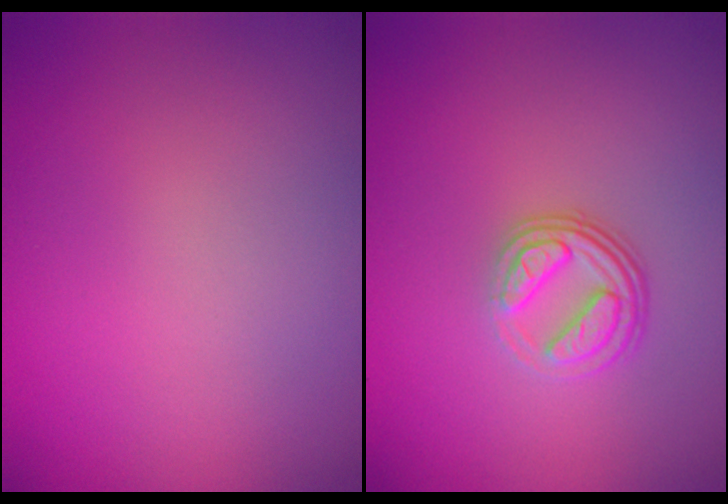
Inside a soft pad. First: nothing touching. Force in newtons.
{"total": 3.9, "press": 2.8, "slide": 2.7}